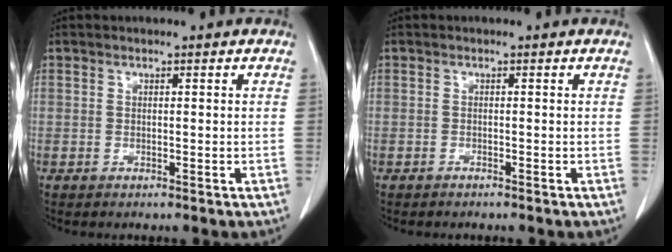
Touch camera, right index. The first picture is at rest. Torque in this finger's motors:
{"motor_torque": [-0.01, 0.00, 0.04, 0.01]}